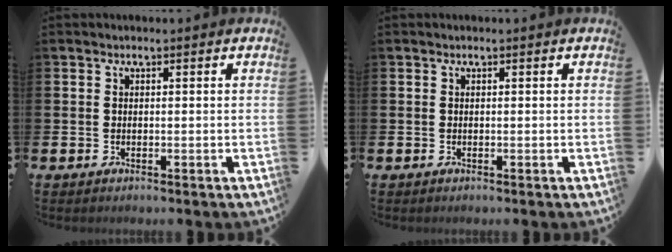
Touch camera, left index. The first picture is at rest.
{"total": 0.0}